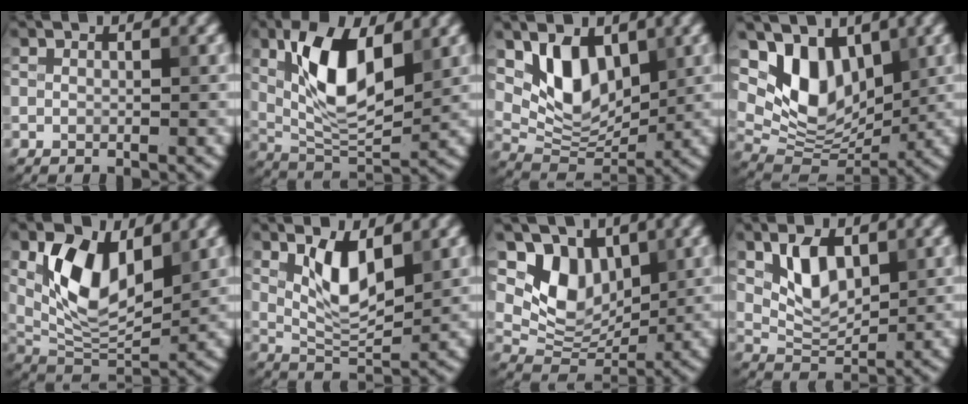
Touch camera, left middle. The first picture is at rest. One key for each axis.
{"total": 8.4, "fx": 2.5, "fy": 3.7, "fz": 7.1, "tx": -0.133, "ty": -0.002, "tz": 0.046}
{"total": 5.7, "fx": 2.4, "fy": 3.5, "fz": 3.9, "tx": -0.077, "ty": -0.015, "tz": 0.044}
{"total": 7.1, "fx": 3.0, "fy": 4.6, "fz": 4.6, "tx": -0.089, "ty": -0.017, "tz": 0.048}
{"total": 7.9, "fx": 2.7, "fy": 4.3, "fz": 6.0, "tx": -0.115, "ty": -0.009, "tz": 0.050}
{"total": 4.9, "fx": 1.8, "fy": 2.0, "fz": 4.1, "tx": -0.083, "ty": -0.005, "tz": 0.037}
{"total": 5.7, "fx": 2.4, "fy": 4.0, "fz": 3.2, "tx": -0.062, "ty": -0.016, "tz": 0.041}
{"total": 4.3, "fx": 1.6, "fy": 2.4, "fz": 3.2, "tx": -0.064, "ty": -0.002, "tz": 0.032}